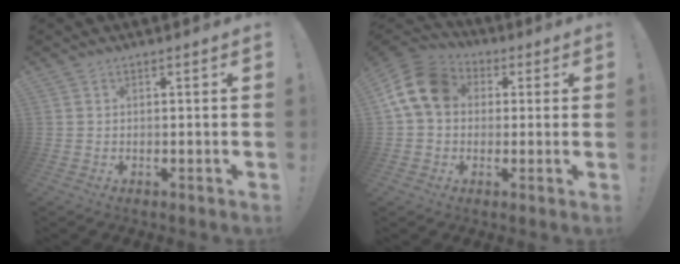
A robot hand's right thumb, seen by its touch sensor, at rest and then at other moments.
{"total": 14.6, "force": [2.9, 11.1, 9.1], "torque": [-0.156, 0.013, 0.064]}